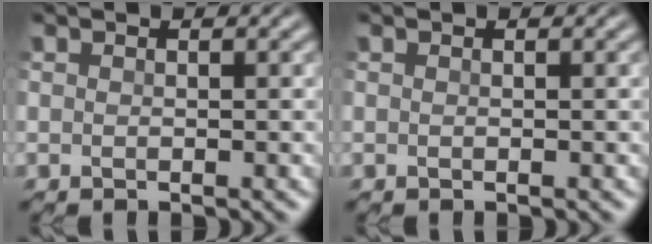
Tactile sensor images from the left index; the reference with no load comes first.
{"total": 0.0}